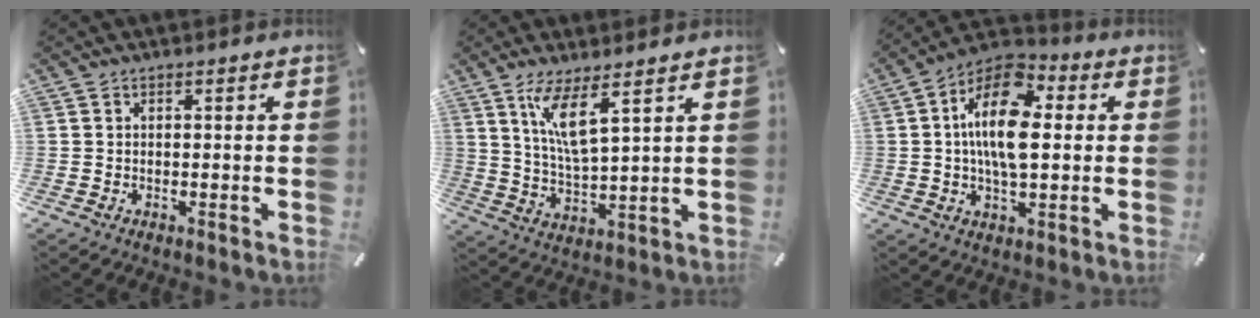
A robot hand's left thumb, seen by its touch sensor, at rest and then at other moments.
{"total": 9.2, "force": [5.9, 1.9, 6.8], "torque": [-0.139, -0.022, 0.105]}
{"total": 15.6, "force": [2.0, 8.5, 12.9], "torque": [-0.264, -0.005, 0.029]}